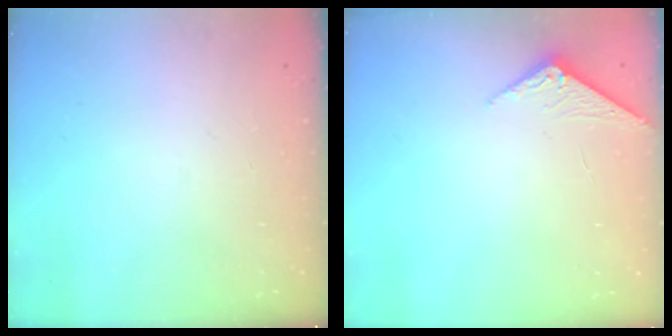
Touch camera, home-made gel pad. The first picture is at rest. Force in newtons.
{"total": 2.4, "press": 2.4, "slide": 0.3}